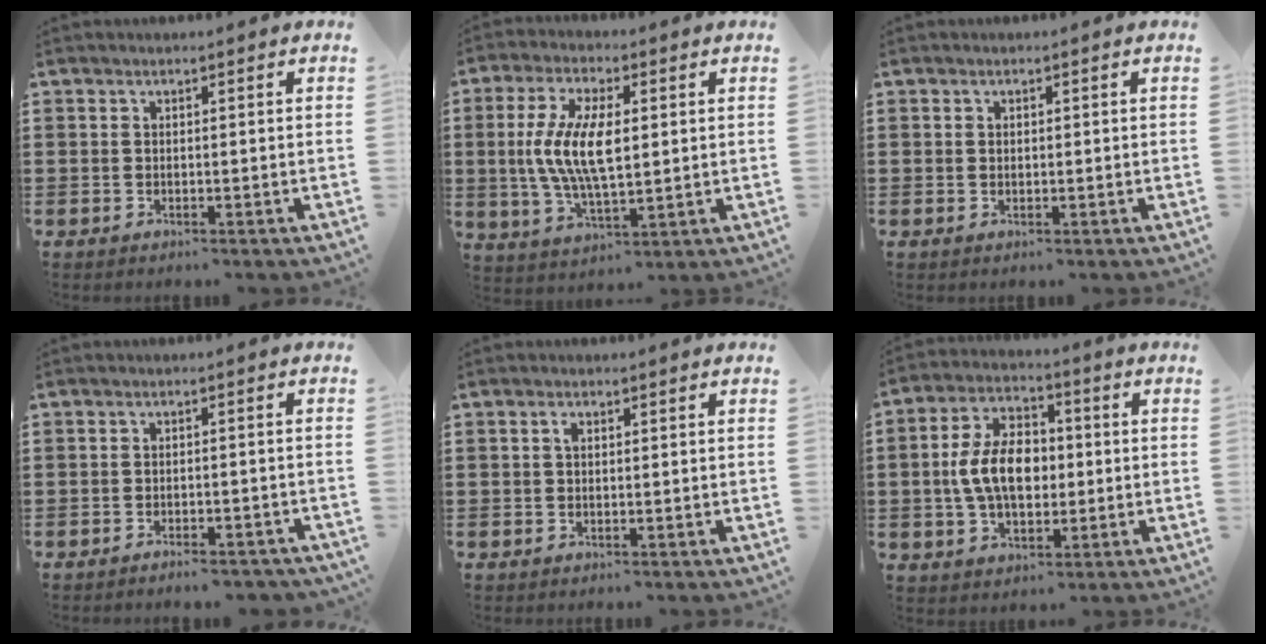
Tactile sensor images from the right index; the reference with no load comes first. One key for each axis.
{"total": 10.1, "fx": 0.6, "fy": 4.2, "fz": 9.2, "tx": -0.198, "ty": 0.003, "tz": 0.006}
{"total": 0.5, "fx": 0.2, "fy": 0.5, "fz": 0.1, "tx": -0.004, "ty": 0.003, "tz": 0.004}
{"total": 2.4, "fx": -2.3, "fy": 0.2, "fz": 0.5, "tx": -0.012, "ty": 0.002, "tz": -0.047}
{"total": 1.1, "fx": 0.3, "fy": 0.6, "fz": 0.9, "tx": -0.019, "ty": 0.005, "tz": 0.004}
{"total": 9.5, "fx": -0.3, "fy": 6.2, "fz": 7.2, "tx": -0.173, "ty": 0.011, "tz": -0.013}